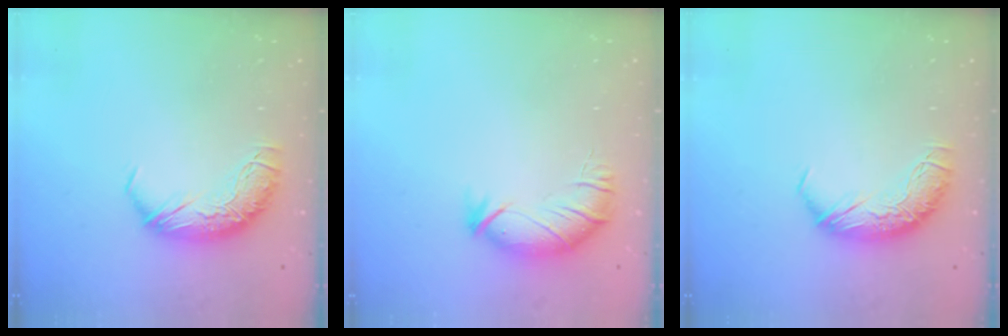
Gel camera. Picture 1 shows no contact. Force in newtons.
{"total": 3.0, "press": 2.3, "slide": 1.9}
{"total": 0.0}